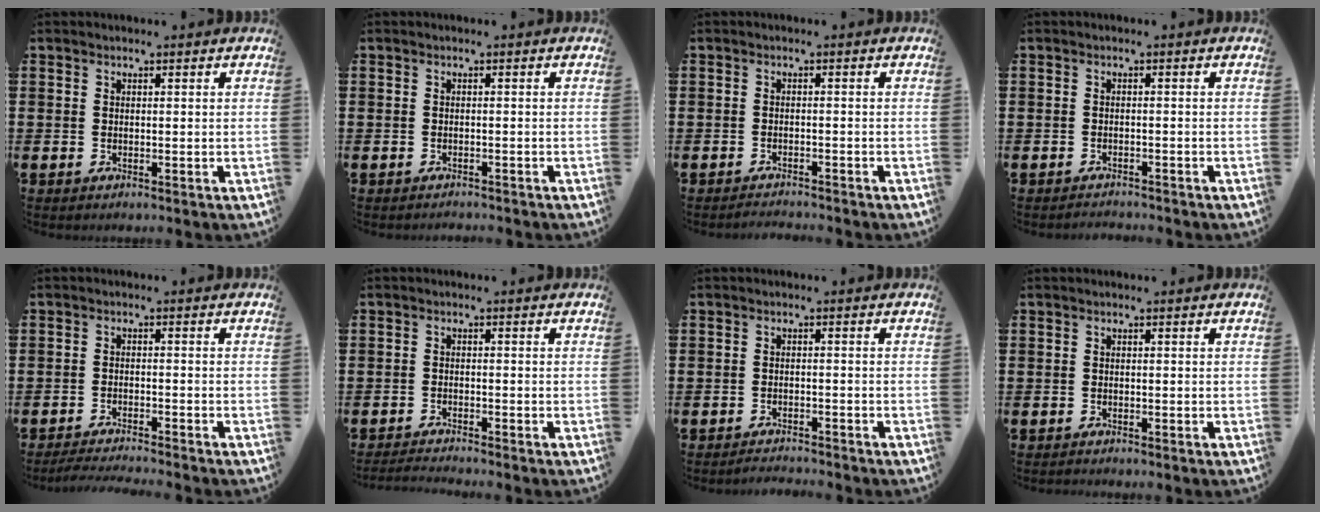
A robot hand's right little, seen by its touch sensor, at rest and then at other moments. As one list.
[{"total": 0.6, "force": [-0.6, 0.0, -0.1], "torque": [0.000, -0.001, -0.012]}, {"total": 1.2, "force": [-1.2, -0.1, -0.1], "torque": [-0.002, 0.002, -0.024]}, {"total": 1.0, "force": [-1.0, 0.0, -0.1], "torque": [-0.001, 0.002, -0.021]}, {"total": 2.1, "force": [-2.1, -0.2, 0.5], "torque": [-0.008, 0.005, -0.042]}, {"total": 1.3, "force": [-1.3, -0.1, 0.3], "torque": [-0.005, 0.002, -0.025]}, {"total": 1.5, "force": [-1.5, -0.1, -0.1], "torque": [-0.003, 0.004, -0.031]}, {"total": 0.0}]